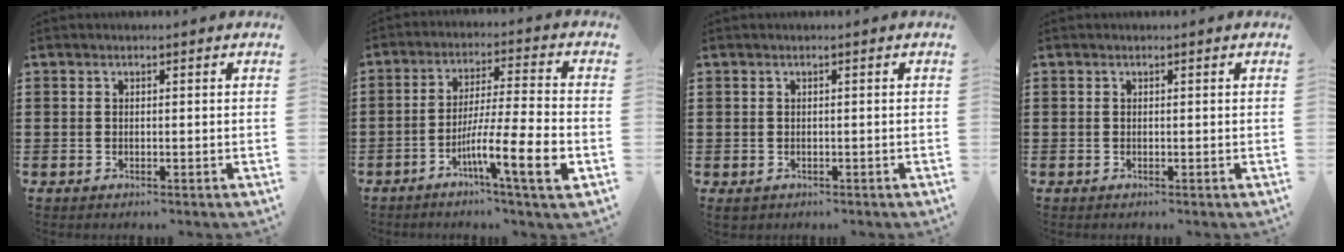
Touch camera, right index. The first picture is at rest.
{"total": 11.0, "force": [-4.9, 0.7, 9.8], "torque": [-0.175, -0.004, -0.091]}
{"total": 0.7, "force": [-0.6, 0.4, 0.0], "torque": [-0.003, 0.001, -0.013]}
{"total": 0.0}